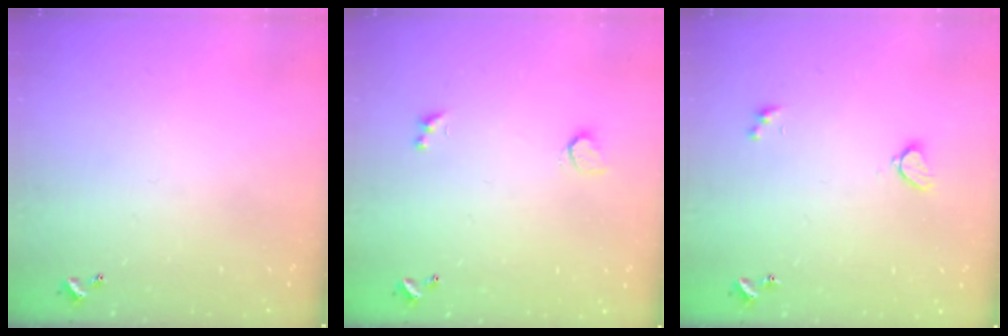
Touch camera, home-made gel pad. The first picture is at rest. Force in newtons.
{"total": 1.0, "press": 0.8, "slide": 0.5}
{"total": 1.9, "press": 1.9, "slide": 0.3}